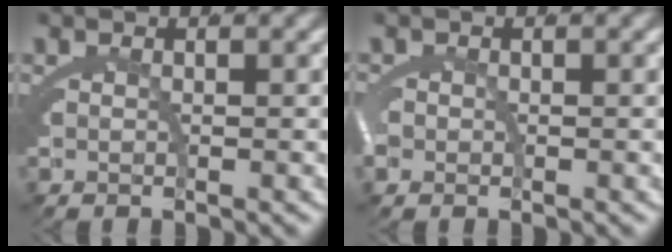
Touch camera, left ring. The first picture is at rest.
{"total": 0.6, "force": [-0.3, 0.4, 0.4], "torque": [-0.016, -0.002, -0.005]}